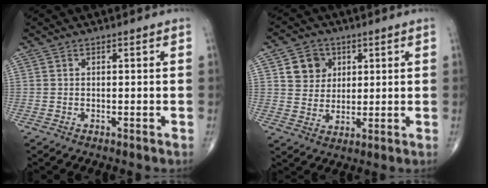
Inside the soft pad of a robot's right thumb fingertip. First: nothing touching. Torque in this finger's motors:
{"motor_torque": [-0.65, 1.08, 0.34, -0.04, 0.02]}